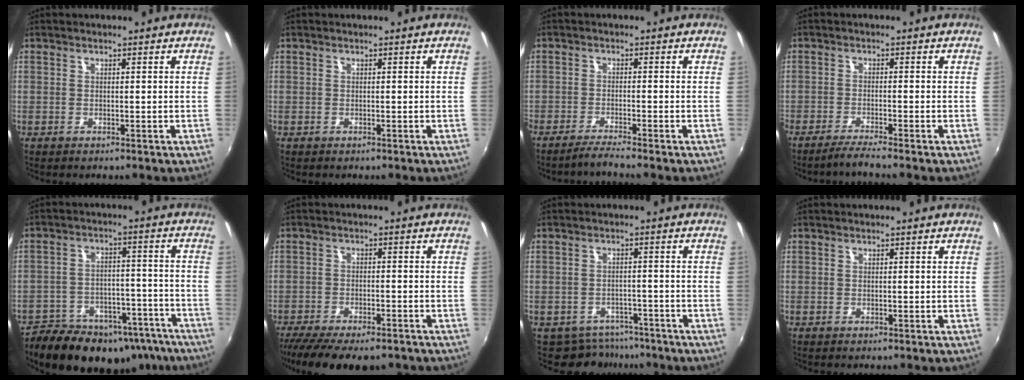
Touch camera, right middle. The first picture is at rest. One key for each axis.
{"total": 0.0}
{"total": 3.2, "fx": -2.9, "fy": -0.8, "fz": 1.3, "tx": -0.040, "ty": -0.007, "tz": -0.056}
{"total": 3.6, "fx": -3.1, "fy": -0.7, "fz": 1.6, "tx": -0.049, "ty": -0.008, "tz": -0.060}
{"total": 23.3, "fx": -17.4, "fy": 11.6, "fz": 10.2, "tx": -0.198, "ty": 0.009, "tz": -0.220}
{"total": 14.4, "fx": -11.7, "fy": 3.9, "fz": 7.5, "tx": -0.157, "ty": -0.048, "tz": -0.181}
{"total": 6.2, "fx": -5.1, "fy": 3.5, "fz": 0.5, "tx": -0.016, "ty": 0.005, "tz": -0.070}
{"total": 0.0}